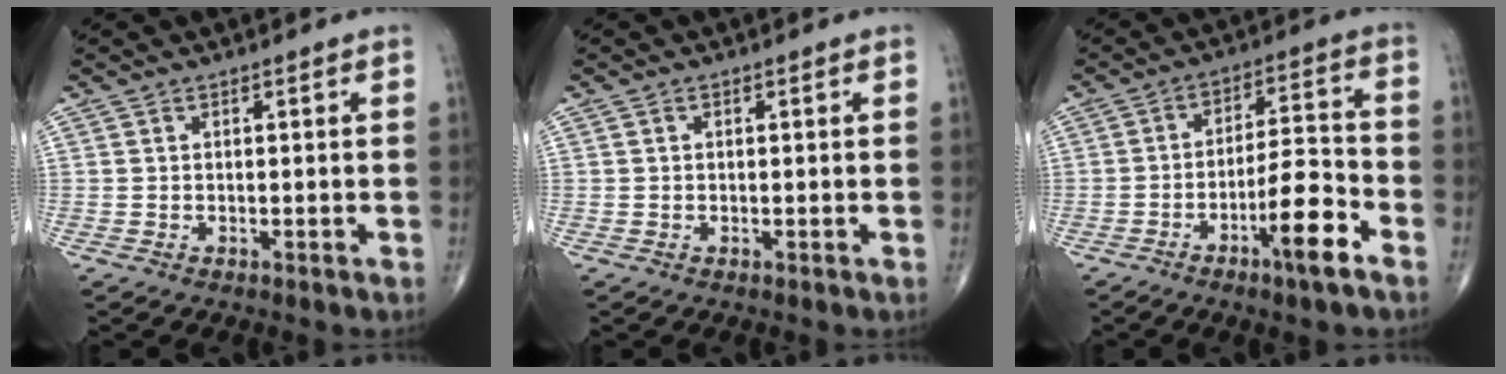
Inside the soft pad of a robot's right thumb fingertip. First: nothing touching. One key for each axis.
{"total": 0.0}
{"total": 10.8, "fx": -5.5, "fy": 1.9, "fz": 9.1, "tx": -0.150, "ty": 0.035, "tz": -0.091}